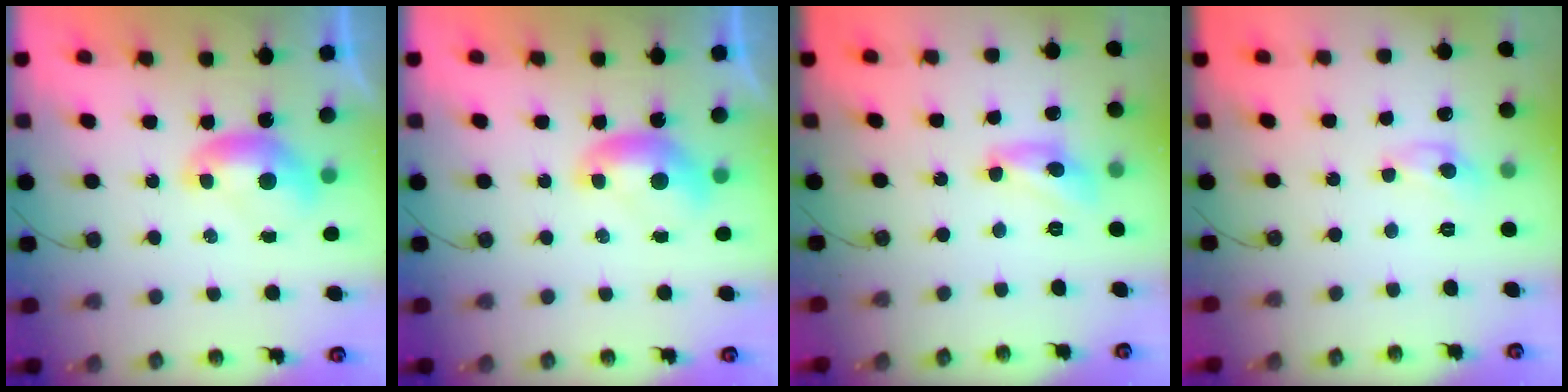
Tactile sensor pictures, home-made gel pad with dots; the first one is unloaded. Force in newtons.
{"total": 0.0}
{"total": 8.2, "press": 8.2, "slide": 0.3}
{"total": 2.4, "press": 2.4, "slide": 0.3}